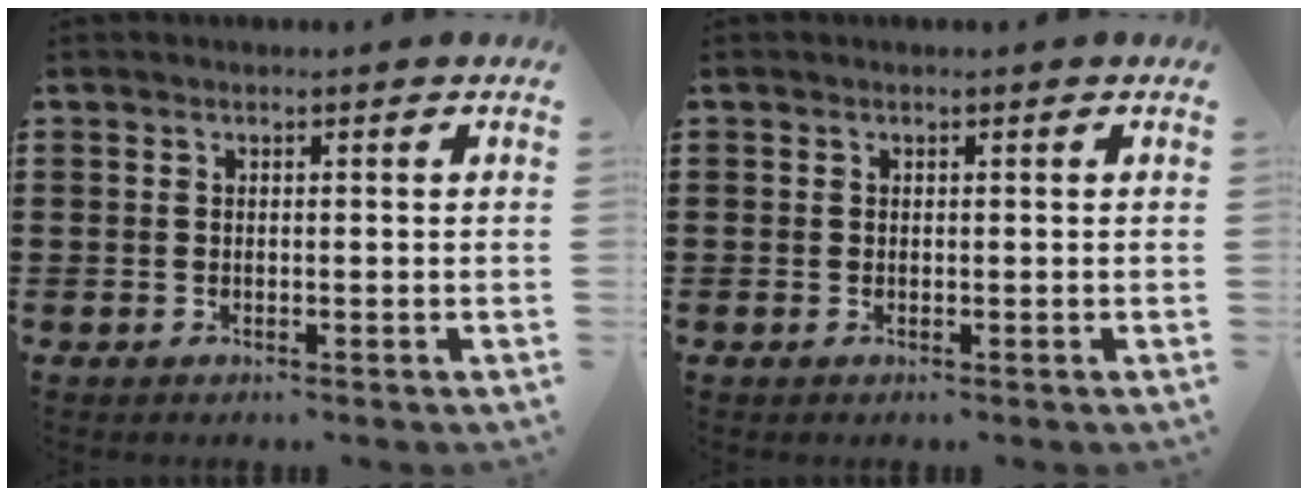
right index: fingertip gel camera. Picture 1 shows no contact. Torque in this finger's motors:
{"motor_torque": [0.16, -0.14, 0.01, 0.02]}